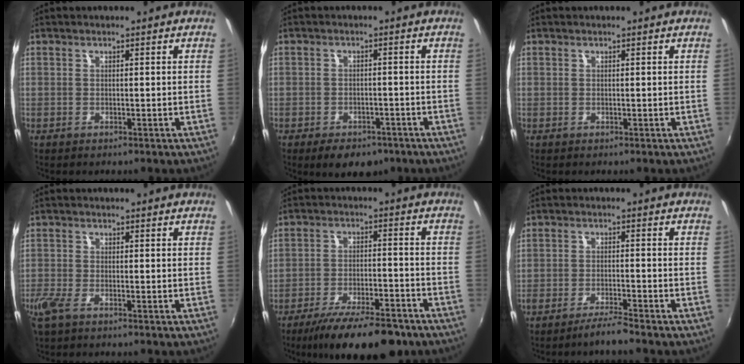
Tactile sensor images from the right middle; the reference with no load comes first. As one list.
[{"total": 6.8, "force": [-4.6, 3.9, 3.1], "torque": [-0.060, 0.003, -0.057]}, {"total": 0.0}, {"total": 3.6, "force": [-2.5, 1.1, 2.4], "torque": [-0.060, -0.011, -0.049]}, {"total": 15.9, "force": [-12.4, 4.1, 9.1], "torque": [-0.171, -0.025, -0.188]}, {"total": 4.0, "force": [-3.5, -0.6, 1.8], "torque": [-0.052, -0.004, -0.066]}]